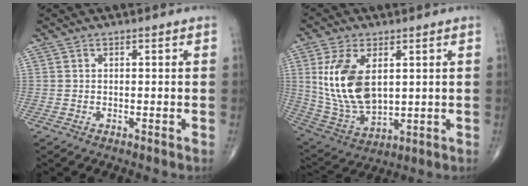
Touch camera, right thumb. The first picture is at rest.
{"total": 15.4, "force": [3.2, 8.7, 12.3], "torque": [-0.237, -0.018, 0.078]}